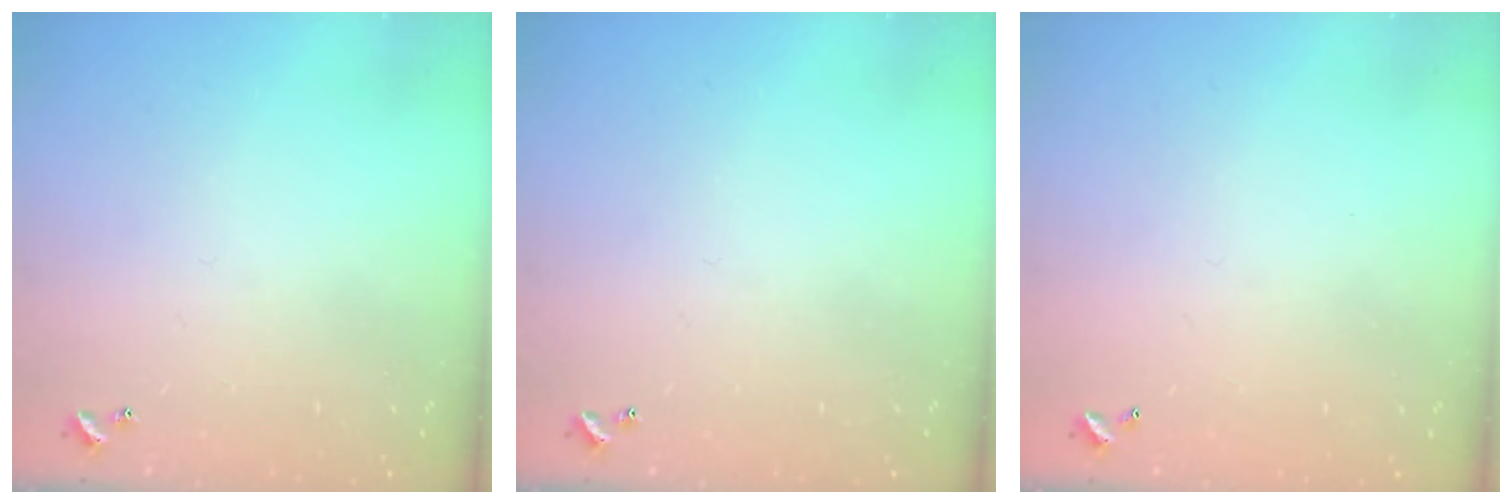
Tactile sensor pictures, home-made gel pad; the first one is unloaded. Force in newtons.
{"total": 0.0}
{"total": 2.7, "press": 2.7, "slide": 0.1}